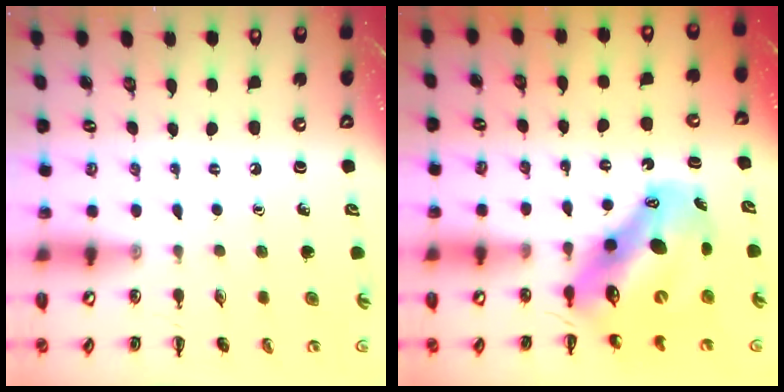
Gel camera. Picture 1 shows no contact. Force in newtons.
{"total": 13.3, "press": 12.8, "slide": 3.5}